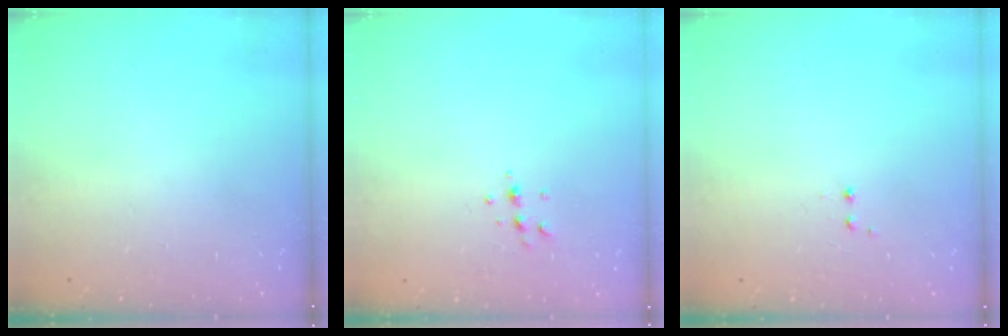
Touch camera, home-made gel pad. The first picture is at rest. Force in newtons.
{"total": 4.9, "press": 4.8, "slide": 1.1}
{"total": 1.2, "press": 1.0, "slide": 0.6}